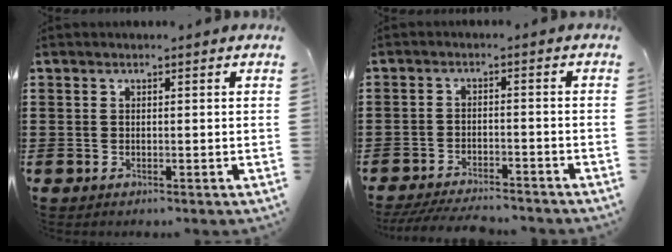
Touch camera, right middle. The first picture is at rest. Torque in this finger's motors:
{"motor_torque": [0.55, -0.55, 0.12, 0.11]}